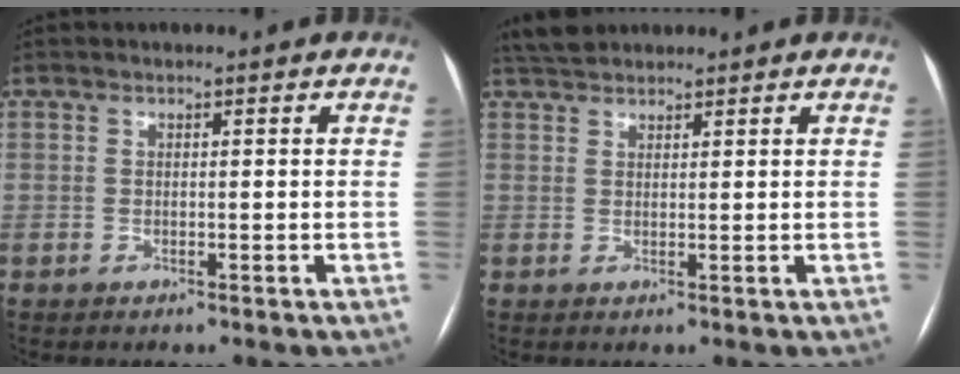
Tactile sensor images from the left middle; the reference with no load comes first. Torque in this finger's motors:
{"motor_torque": [0.26, -0.28, 0.04, 0.00]}